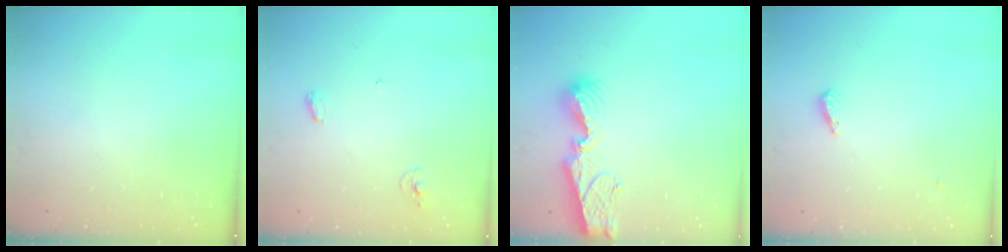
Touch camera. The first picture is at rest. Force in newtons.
{"total": 5.4, "press": 5.2, "slide": 1.4}
{"total": 9.2, "press": 9.2, "slide": 1.1}
{"total": 3.2, "press": 3.1, "slide": 0.3}